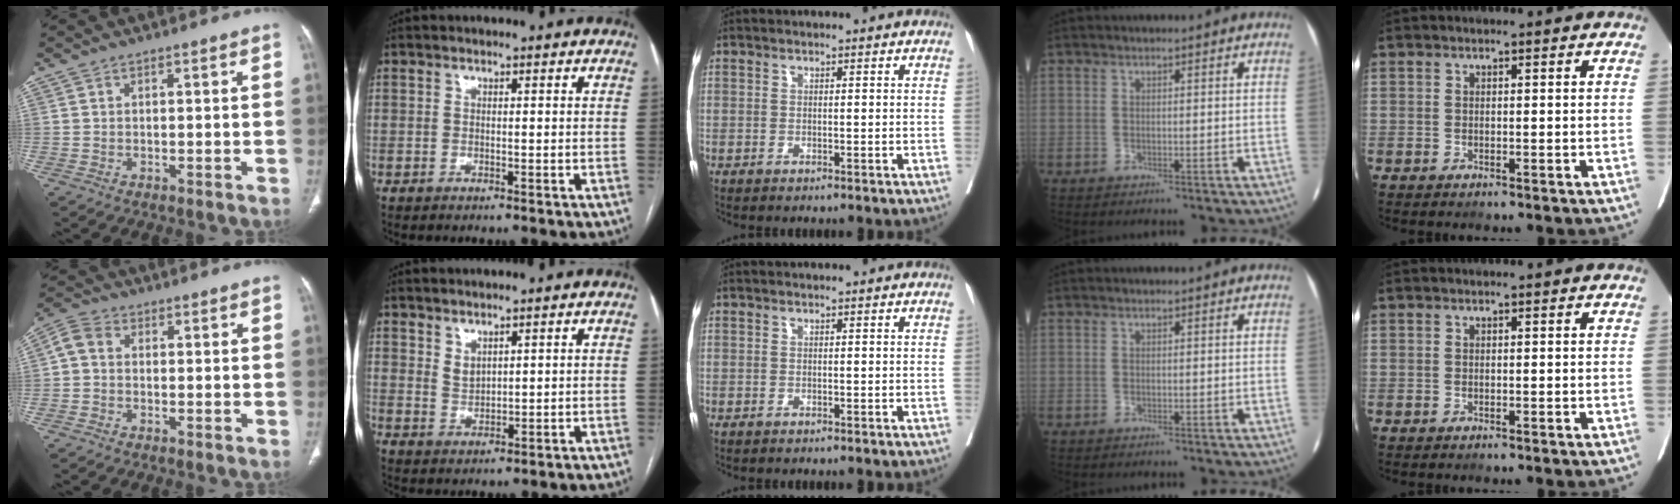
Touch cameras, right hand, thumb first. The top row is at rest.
{"thumb": {"total": 4.0, "force": [0.0, 3.1, 2.6], "torque": [-0.046, 0.013, -0.013]}, "index": {"total": 2.3, "force": [1.6, 1.1, 1.2], "torque": [-0.025, -0.004, 0.041]}}